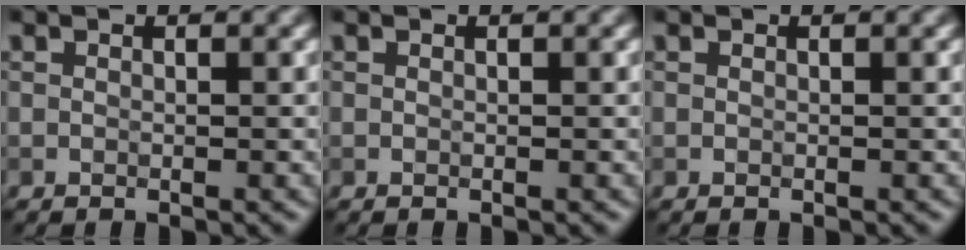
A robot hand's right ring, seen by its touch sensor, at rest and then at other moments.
{"total": 0.0}
{"total": 0.0}